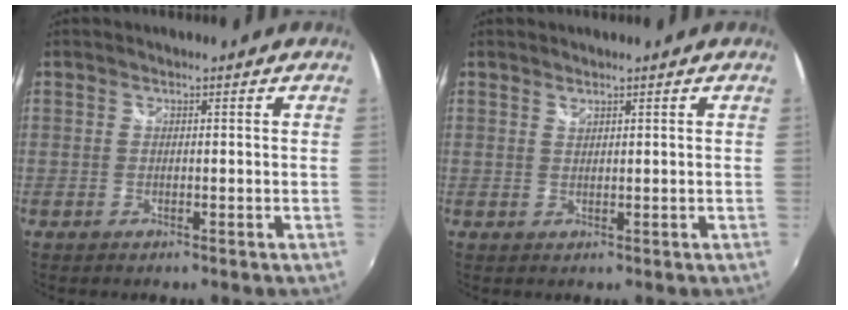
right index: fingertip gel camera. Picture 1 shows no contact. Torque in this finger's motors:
{"motor_torque": [-0.10, 0.11, -0.05, 0.00]}